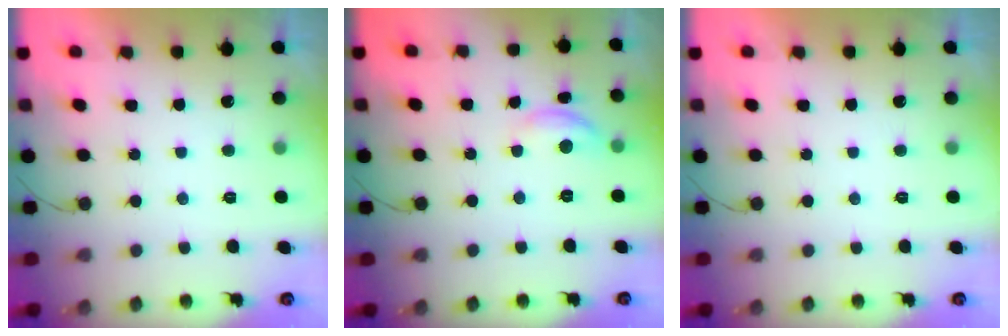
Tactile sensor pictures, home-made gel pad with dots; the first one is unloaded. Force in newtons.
{"total": 7.8, "press": 7.8, "slide": 0.5}
{"total": 0.0}